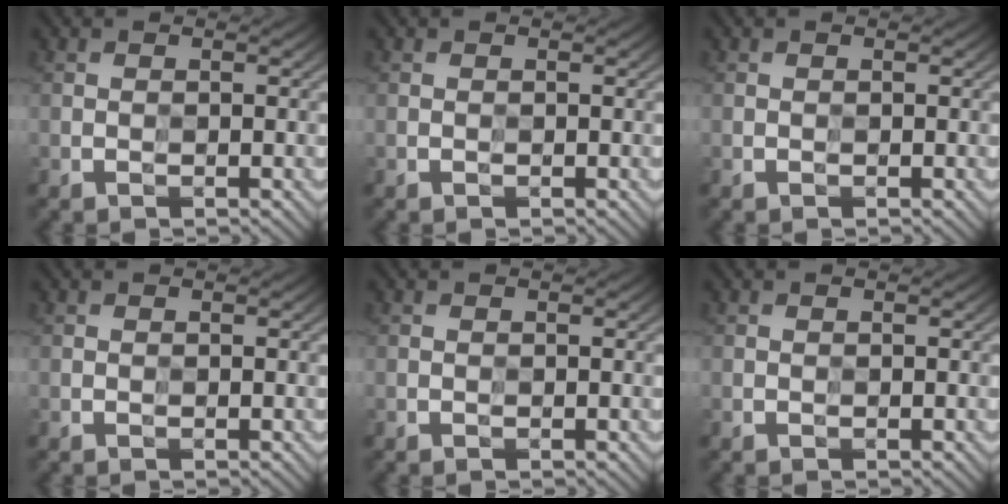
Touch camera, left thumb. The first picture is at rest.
{"total": 0.0}
{"total": 0.0}
{"total": 0.0}
{"total": 0.0}
{"total": 0.0}